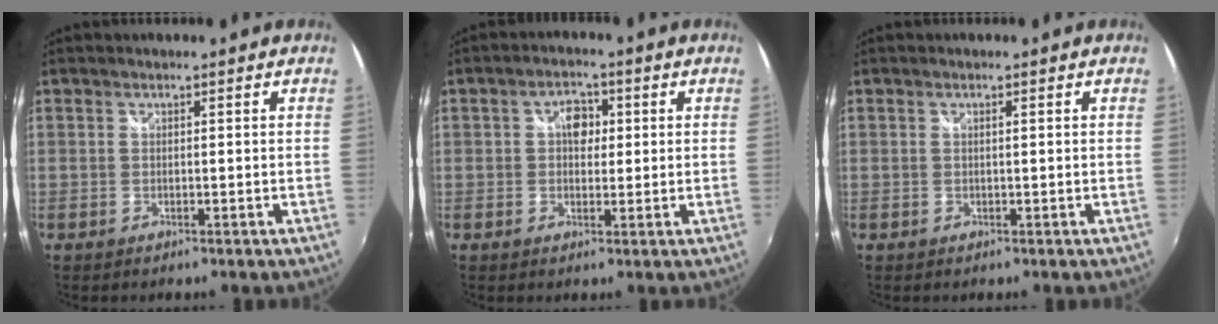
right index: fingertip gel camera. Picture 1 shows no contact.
{"total": 4.1, "force": [0.7, 3.1, 2.6], "torque": [-0.036, 0.012, 0.008]}
{"total": 0.6, "force": [0.1, -0.1, 0.5], "torque": [-0.010, 0.001, 0.001]}